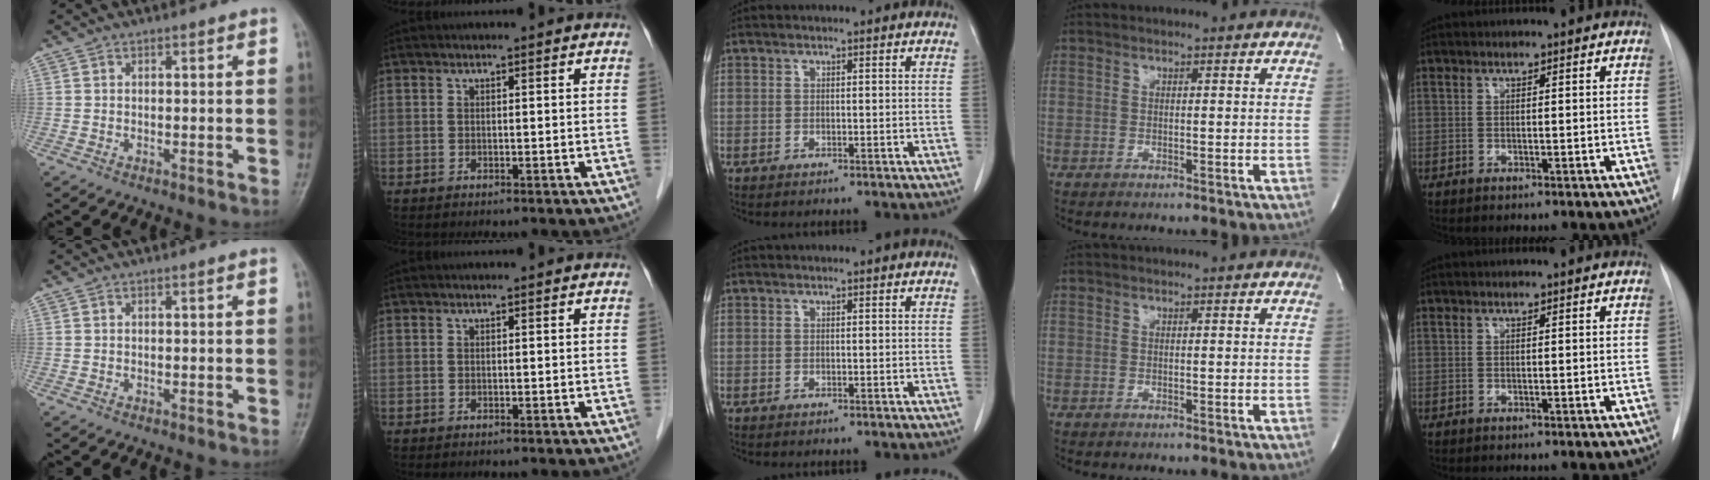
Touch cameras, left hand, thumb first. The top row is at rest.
{}